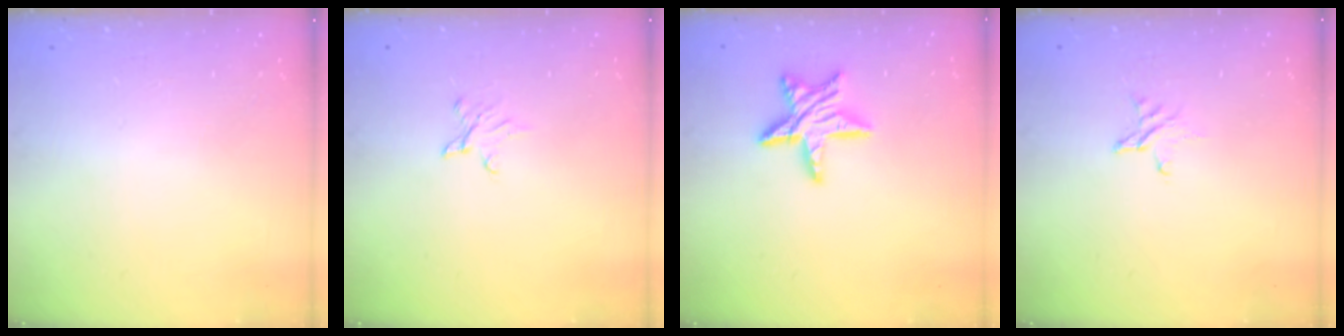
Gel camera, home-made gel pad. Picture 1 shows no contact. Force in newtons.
{"total": 3.4, "press": 3.4, "slide": 0.4}
{"total": 12.1, "press": 12.1, "slide": 1.0}
{"total": 3.1, "press": 3.0, "slide": 0.3}